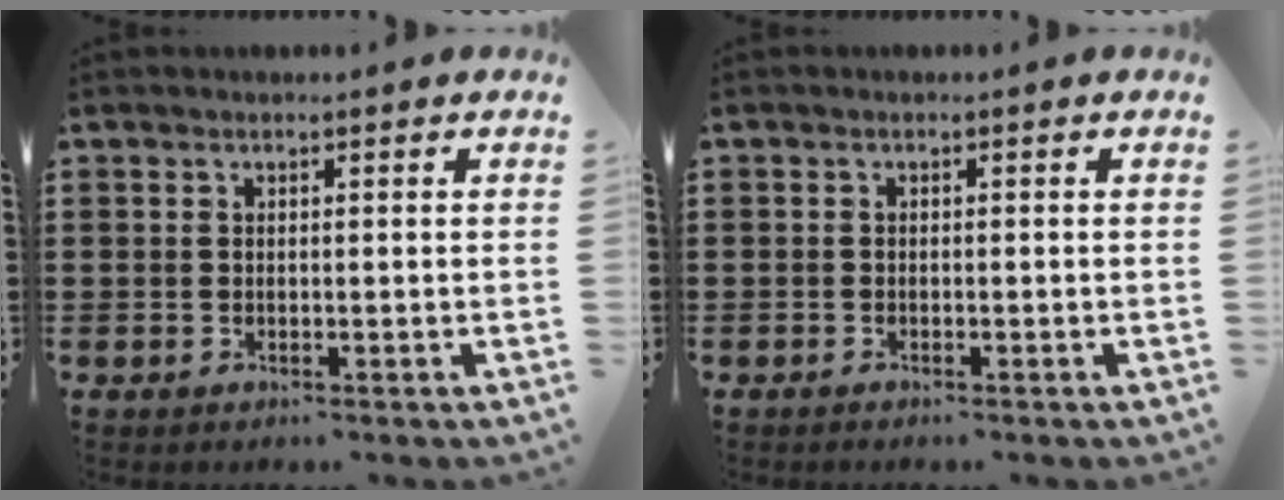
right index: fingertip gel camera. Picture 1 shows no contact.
{"total": 0.5, "force": [-0.5, 0.1, 0.0], "torque": [0.000, 0.002, -0.011]}